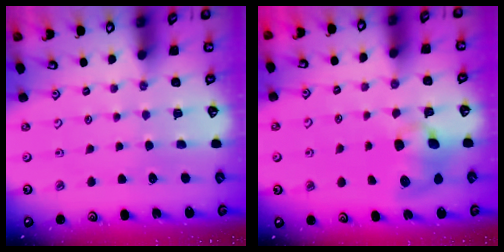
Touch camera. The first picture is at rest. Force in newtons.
{"total": 8.6, "press": 8.5, "slide": 1.3}